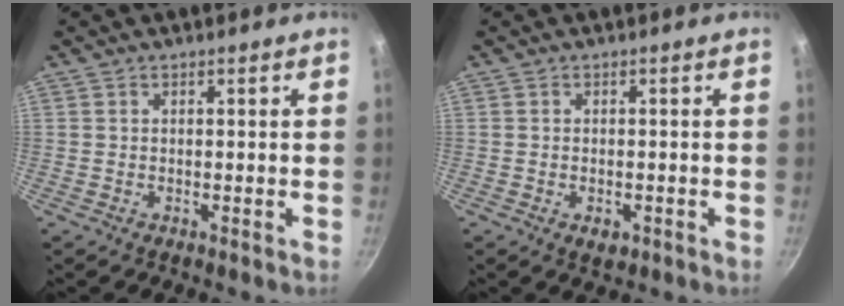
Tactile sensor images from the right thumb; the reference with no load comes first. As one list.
[{"total": 2.1, "force": [-0.8, 1.3, 1.5], "torque": [-0.015, 0.005, -0.007]}]